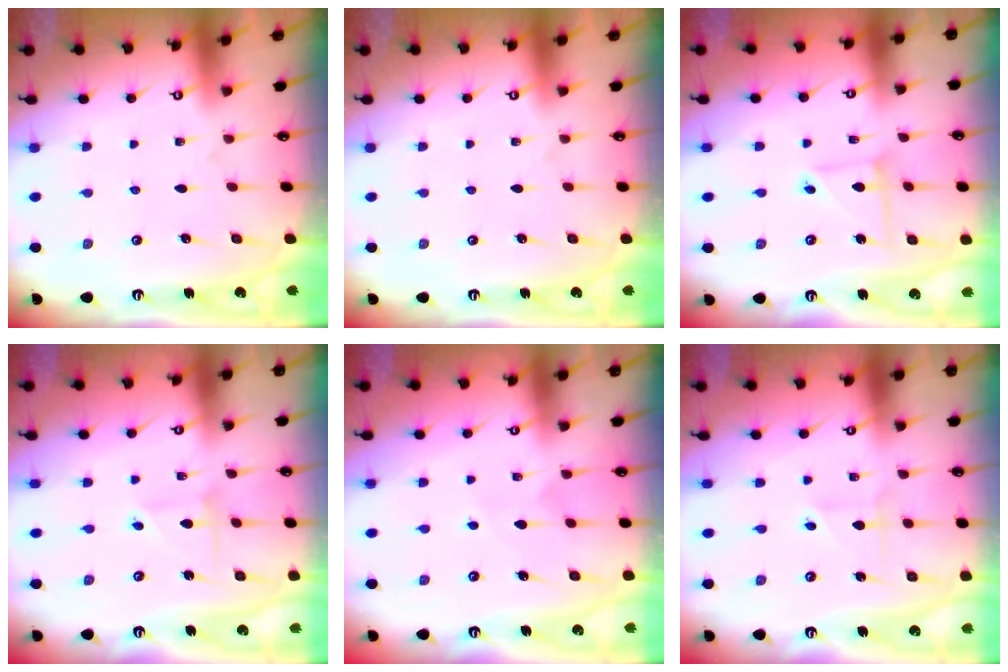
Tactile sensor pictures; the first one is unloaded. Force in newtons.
{"total": 0.0}
{"total": 4.6, "press": 4.6, "slide": 0.5}
{"total": 2.2, "press": 2.2, "slide": 0.2}
{"total": 4.6, "press": 4.5, "slide": 0.9}
{"total": 2.0, "press": 1.7, "slide": 1.0}